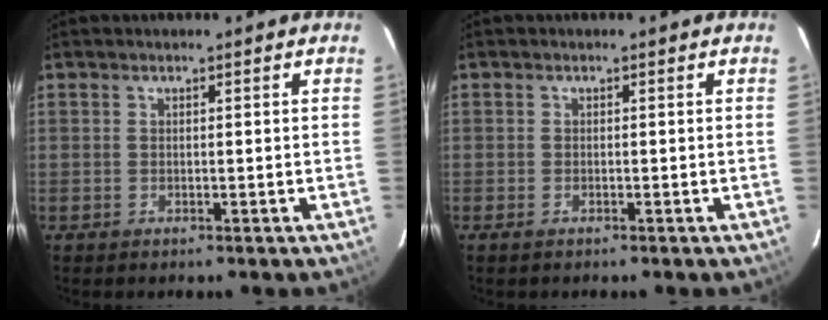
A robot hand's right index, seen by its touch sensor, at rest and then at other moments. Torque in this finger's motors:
{"motor_torque": [0.07, 0.10, 0.10, 0.00]}